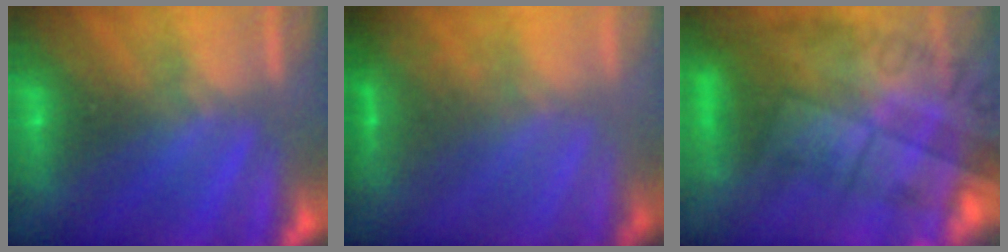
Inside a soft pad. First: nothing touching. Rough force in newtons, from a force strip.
{"total": 1.7}
{"total": 11.5}